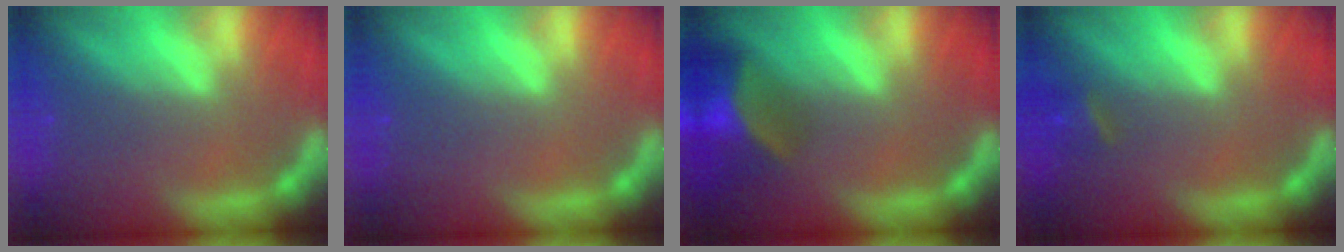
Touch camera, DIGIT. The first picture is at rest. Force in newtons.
{"total": 0.0}
{"total": 9.0}
{"total": 1.9}